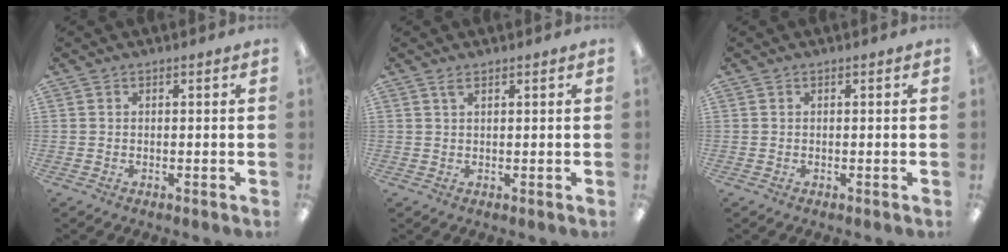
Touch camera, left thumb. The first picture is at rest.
{"total": 1.6, "force": [1.1, 0.5, 1.0], "torque": [-0.016, -0.002, 0.018]}
{"total": 0.0}